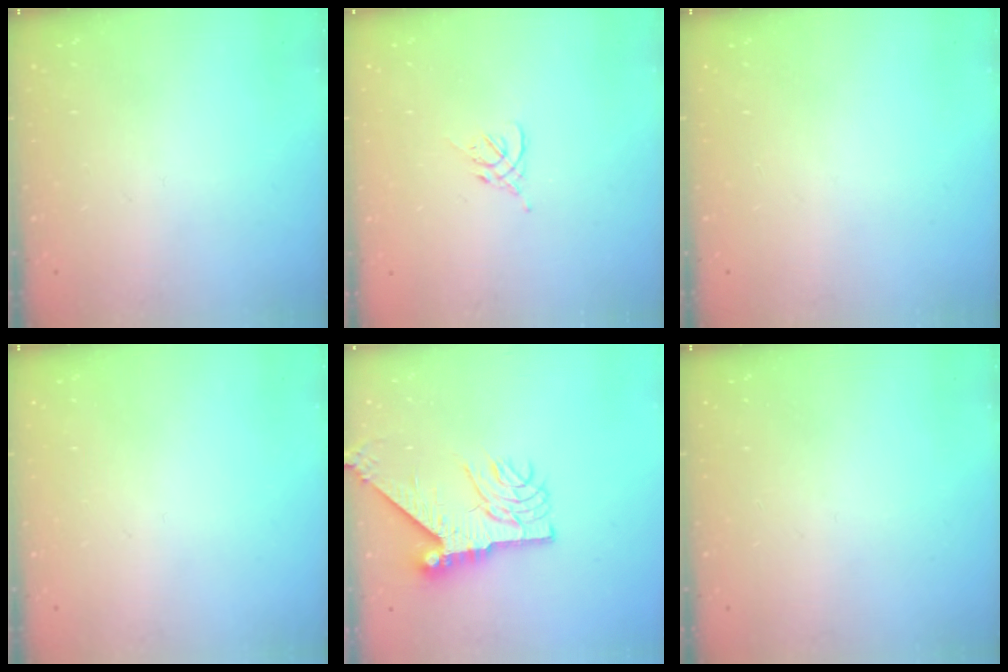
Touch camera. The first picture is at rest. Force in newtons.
{"total": 1.2, "press": 1.1, "slide": 0.5}
{"total": 0.0}
{"total": 0.0}
{"total": 11.1, "press": 11.1, "slide": 1.3}
{"total": 0.0}